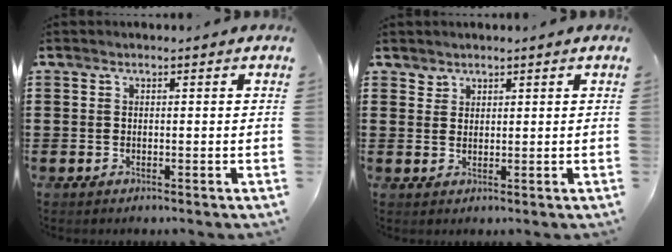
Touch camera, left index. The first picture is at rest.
{"total": 1.6, "force": [1.5, 0.7, 0.0], "torque": [-0.003, 0.001, 0.030]}